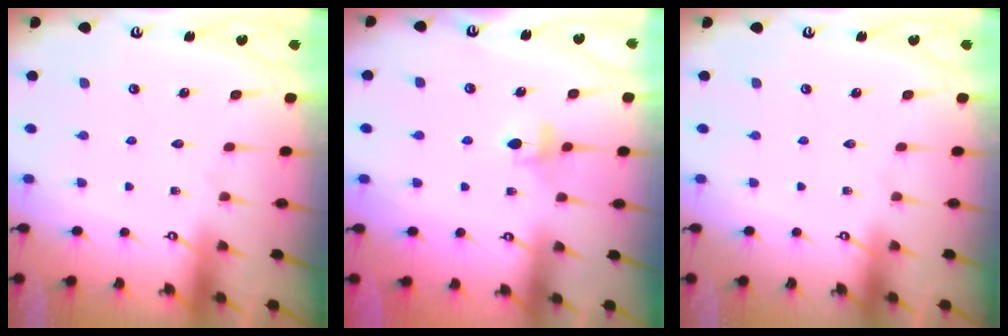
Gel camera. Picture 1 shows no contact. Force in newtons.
{"total": 4.7, "press": 4.6, "slide": 0.7}
{"total": 0.0}